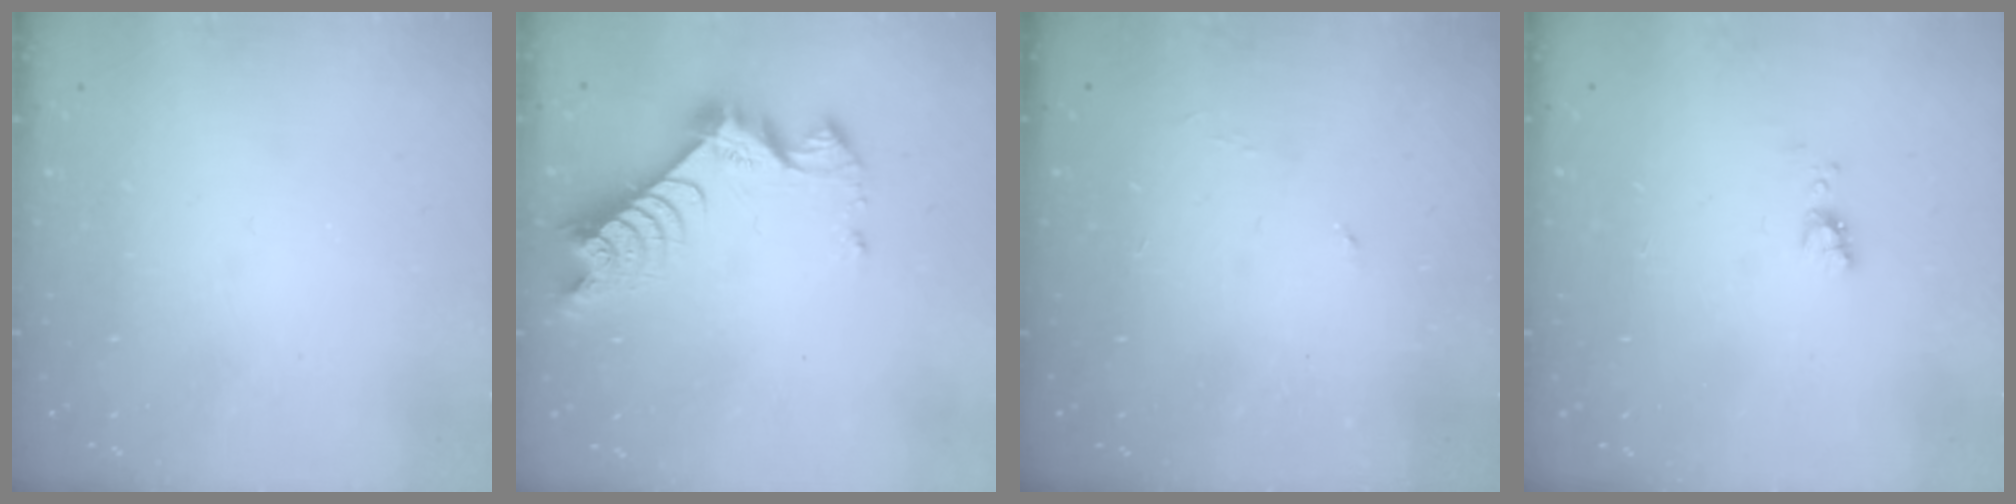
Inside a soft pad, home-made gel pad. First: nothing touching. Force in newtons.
{"total": 9.3, "press": 9.2, "slide": 0.8}
{"total": 3.1, "press": 3.1, "slide": 0.5}
{"total": 3.9, "press": 3.9, "slide": 0.6}